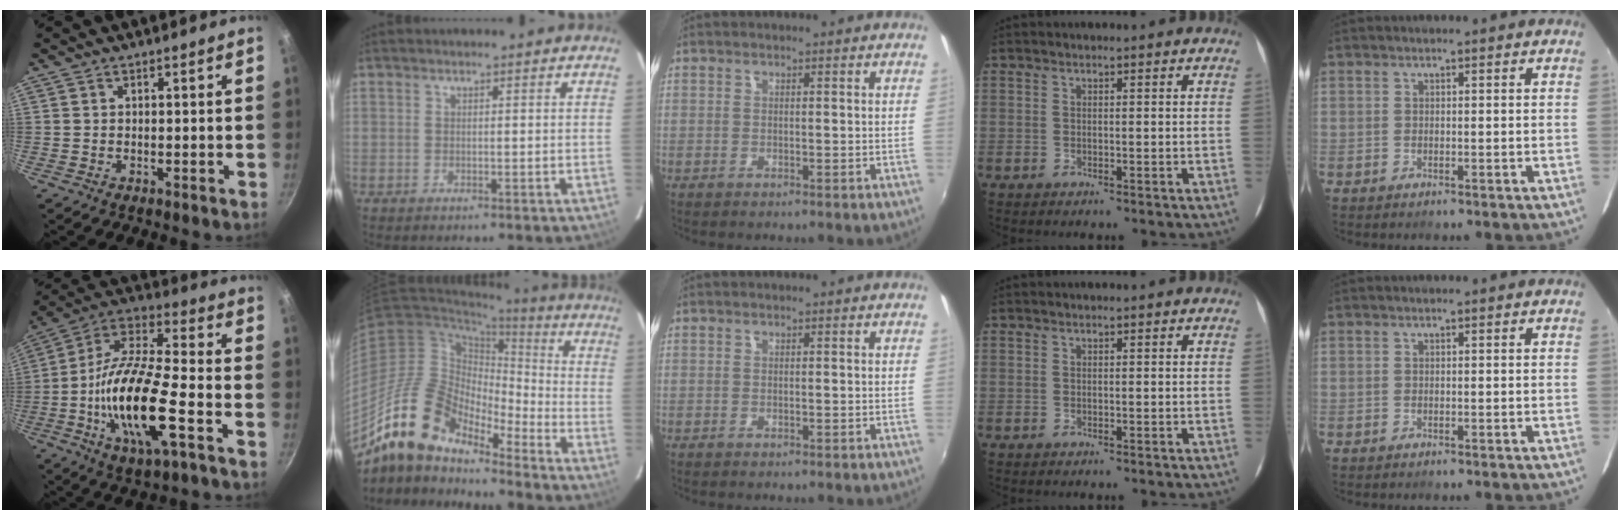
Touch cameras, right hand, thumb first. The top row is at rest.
{"thumb": {"total": 19.7, "force": [-5.9, 6.1, 17.8], "torque": [-0.339, 0.026, -0.126]}, "index": {"total": 17.2, "force": [-13.9, 6.4, 7.8], "torque": [-0.141, 0.000, -0.266]}}